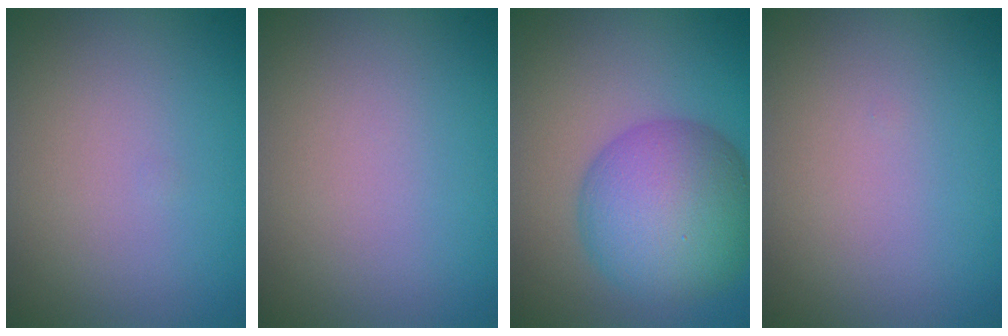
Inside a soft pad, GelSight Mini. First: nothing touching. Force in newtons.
{"total": 0.0}
{"total": 8.8, "press": 8.8, "slide": 0.2}
{"total": 0.0}